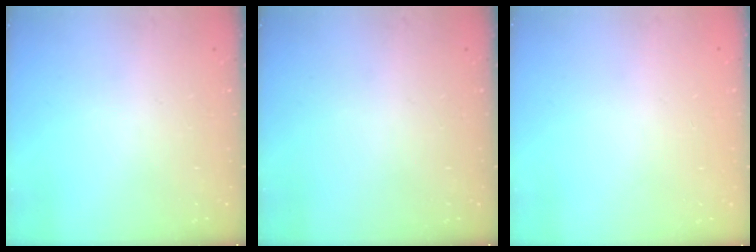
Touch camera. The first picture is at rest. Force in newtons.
{"total": 0.0}
{"total": 0.0}